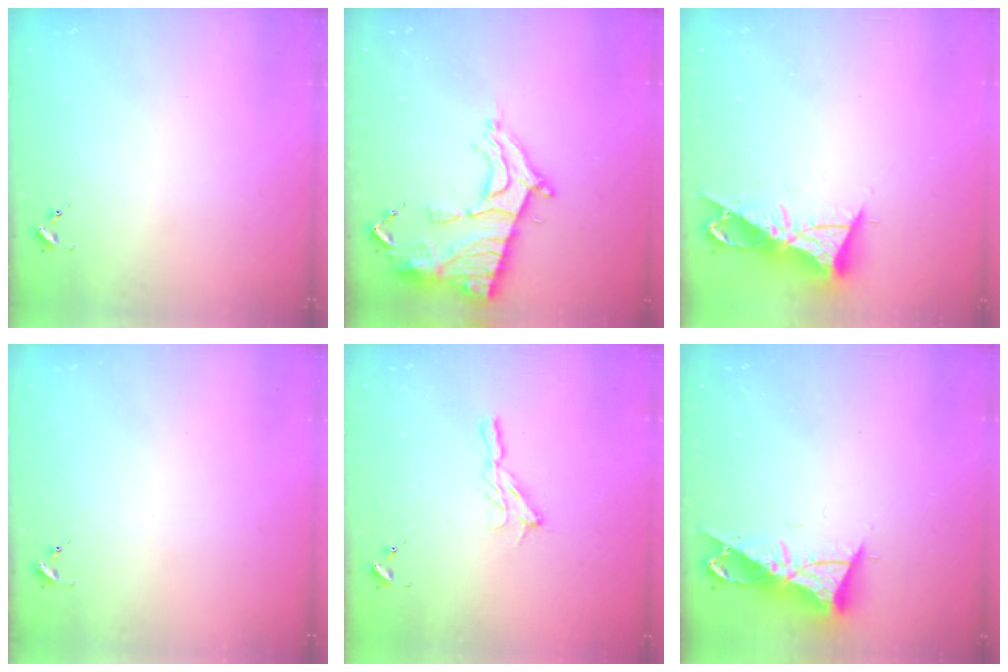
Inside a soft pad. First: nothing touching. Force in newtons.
{"total": 14.6, "press": 14.5, "slide": 1.4}
{"total": 11.5, "press": 11.5, "slide": 0.7}
{"total": 0.0}
{"total": 5.7, "press": 5.7, "slide": 0.4}
{"total": 11.5, "press": 11.5, "slide": 0.7}